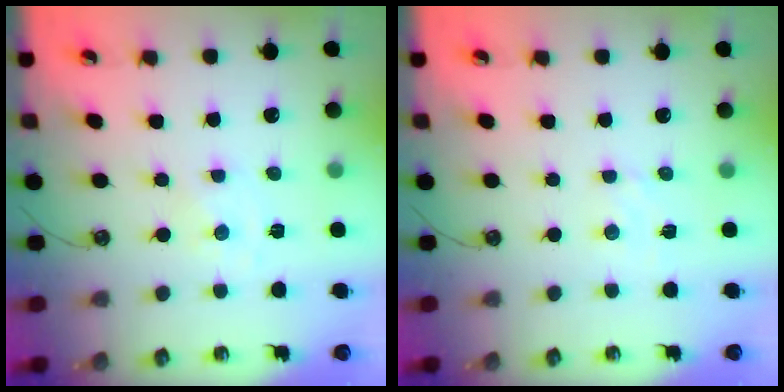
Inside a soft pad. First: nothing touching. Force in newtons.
{"total": 2.3, "press": 2.3, "slide": 0.4}